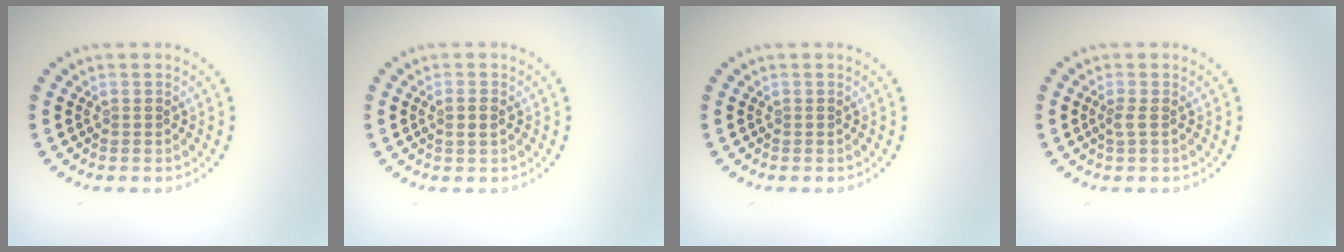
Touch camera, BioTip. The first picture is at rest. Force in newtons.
{"total": 1.2, "press": 1.0, "slide": 0.6}
{"total": 0.0}
{"total": 0.9, "press": 0.7, "slide": 0.5}